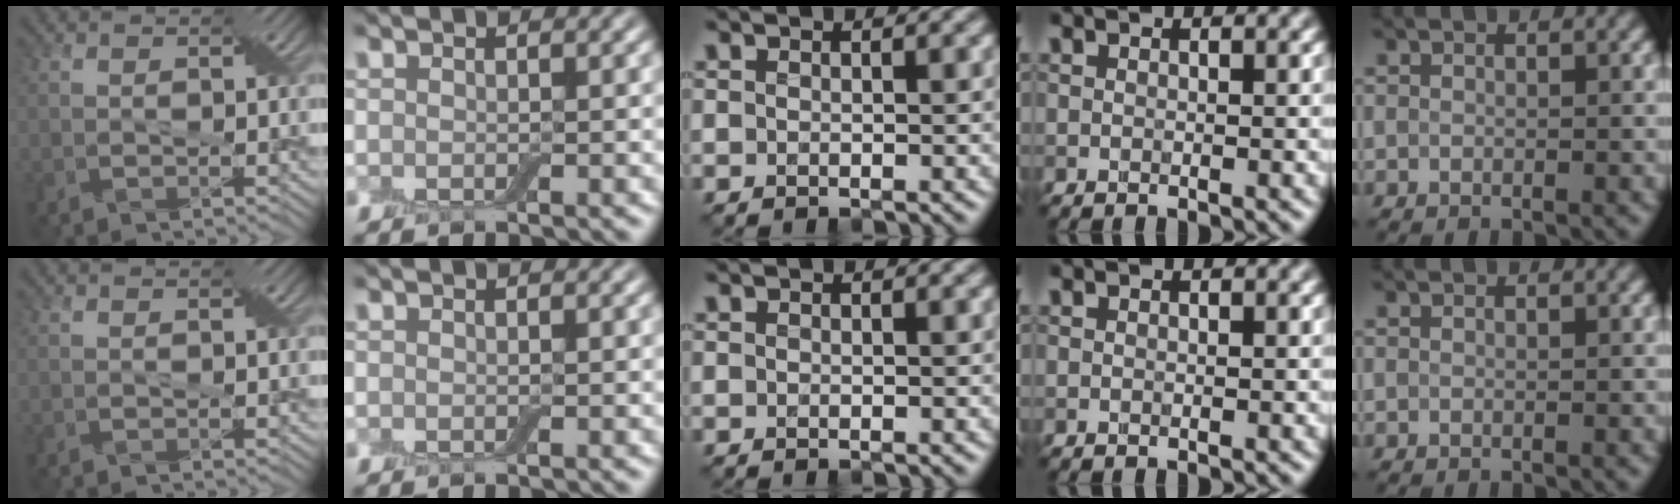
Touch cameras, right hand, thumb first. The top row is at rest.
{}